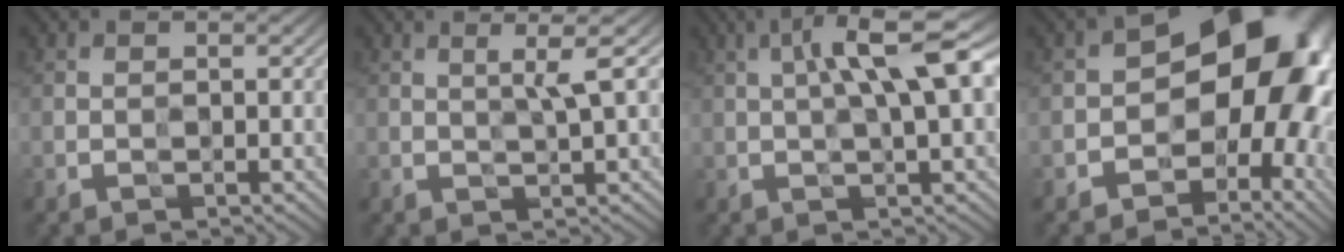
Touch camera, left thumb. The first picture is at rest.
{"total": 2.9, "force": [1.4, 0.0, 2.5], "torque": [-0.045, 0.011, 0.025]}
{"total": 8.2, "force": [2.2, 1.5, 7.7], "torque": [-0.128, 0.021, 0.036]}
{"total": 14.3, "force": [-0.8, 9.9, 10.3], "torque": [-0.101, 0.005, -0.022]}